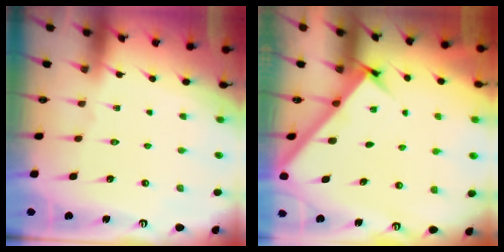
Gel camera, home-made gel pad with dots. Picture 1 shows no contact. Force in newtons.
{"total": 2.9, "press": 2.9, "slide": 0.1}